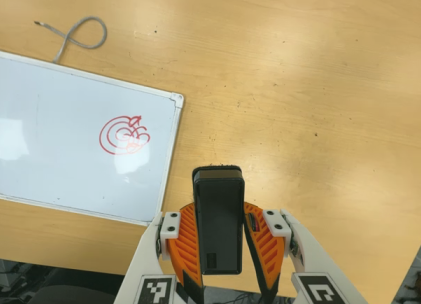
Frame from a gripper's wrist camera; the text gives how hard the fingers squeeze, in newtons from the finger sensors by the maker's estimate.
{"total": 7.3, "left": 5.7, "right": 8.9}